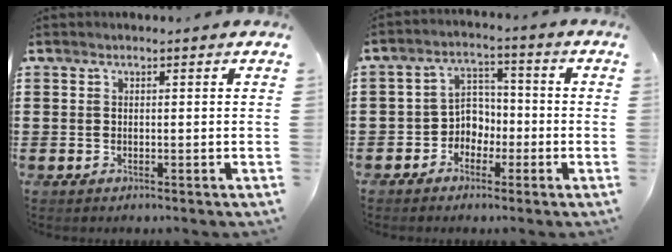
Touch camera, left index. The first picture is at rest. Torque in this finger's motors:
{"motor_torque": [0.07, 0.07, 0.05, 0.01]}